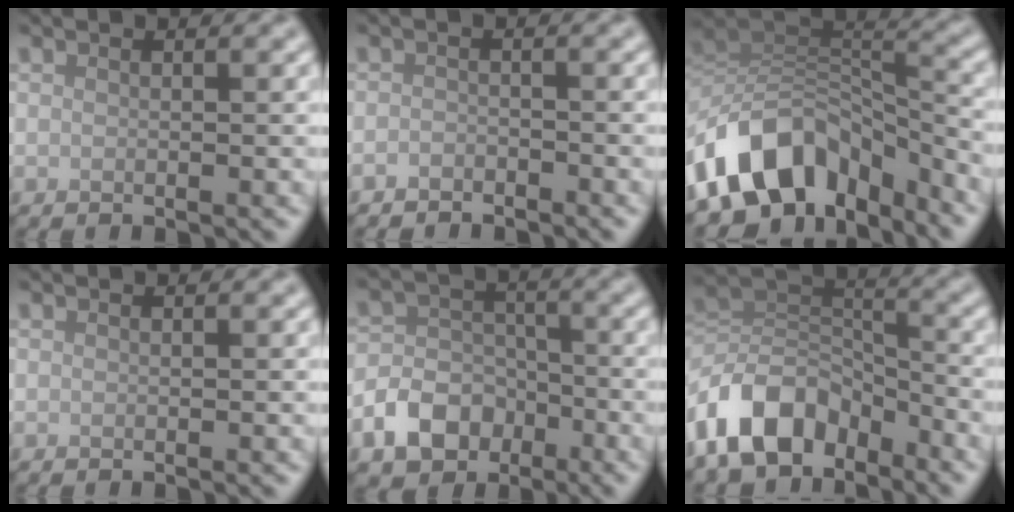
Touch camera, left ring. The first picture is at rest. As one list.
[{"total": 1.4, "force": [-1.3, 0.5, 0.1], "torque": [0.000, 0.000, -0.029]}, {"total": 10.8, "force": [-6.7, 6.4, 5.7], "torque": [-0.092, 0.016, -0.127]}, {"total": 0.0}, {"total": 5.7, "force": [-2.9, 4.2, 2.4], "torque": [-0.039, 0.000, -0.063]}, {"total": 9.5, "force": [-5.9, 5.6, 4.9], "torque": [-0.082, 0.002, -0.124]}]